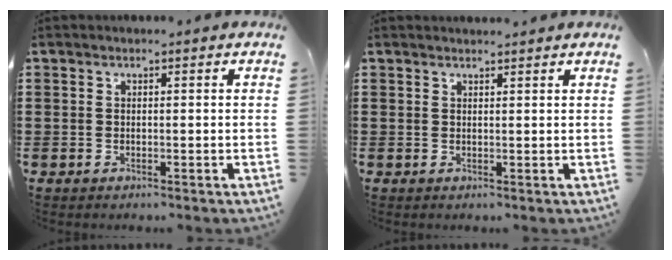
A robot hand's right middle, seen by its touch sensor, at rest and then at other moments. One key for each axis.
{"total": 0.5, "fx": 0.5, "fy": -0.1, "fz": 0.0, "tx": 0.007, "ty": -0.002, "tz": 0.008}